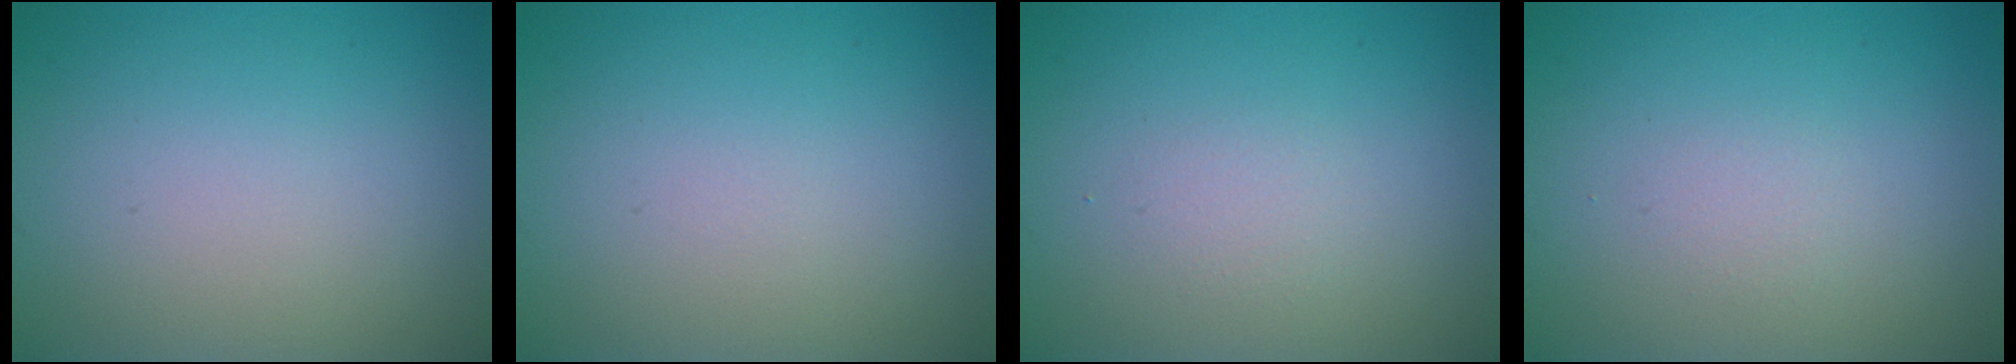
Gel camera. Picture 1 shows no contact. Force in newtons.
{"total": 0.0}
{"total": 1.0, "press": 1.0, "slide": 0.0}
{"total": 0.8, "press": 0.7, "slide": 0.1}